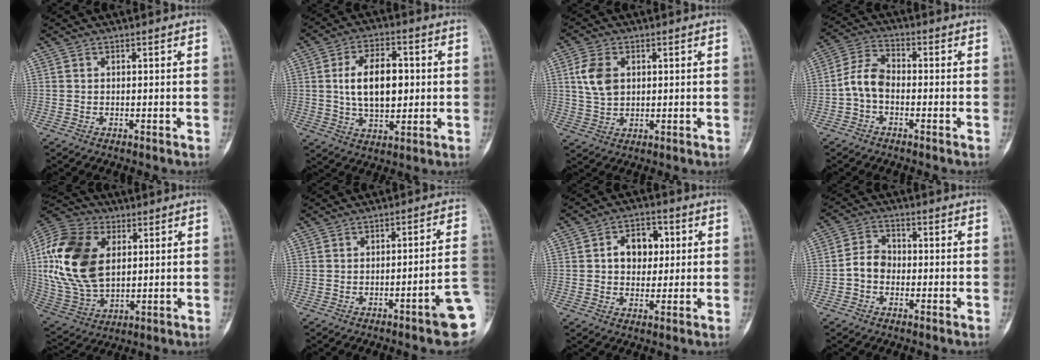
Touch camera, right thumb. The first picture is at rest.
{"total": 12.4, "force": [1.2, 7.2, 10.0], "torque": [-0.151, 0.003, 0.024]}
{"total": 6.9, "force": [1.7, 4.6, 4.8], "torque": [-0.091, -0.002, 0.036]}
{"total": 6.0, "force": [-1.6, 3.7, 4.5], "torque": [-0.084, 0.024, -0.043]}
{"total": 21.7, "force": [4.0, 13.7, 16.3], "torque": [-0.332, -0.008, 0.075]}
{"total": 8.9, "force": [-3.6, 0.6, 8.1], "torque": [-0.096, 0.028, -0.048]}
{"total": 8.0, "force": [1.4, 5.9, 5.2], "torque": [-0.042, 0.008, 0.018]}
{"total": 4.7, "force": [-1.3, 3.7, 2.6], "torque": [-0.034, 0.020, -0.034]}